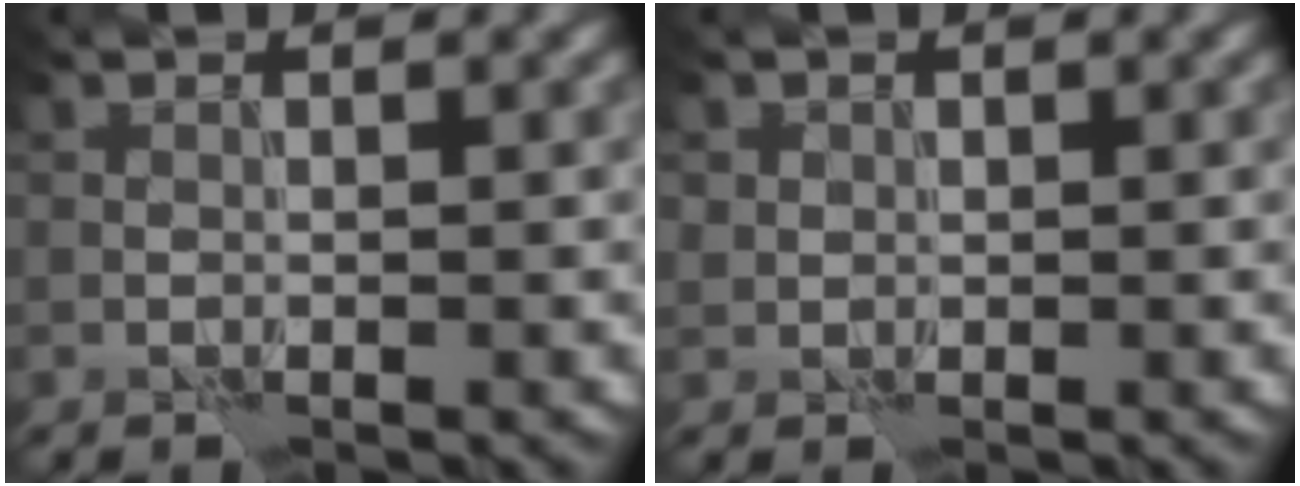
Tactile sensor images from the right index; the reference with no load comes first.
{"total": 1.0, "force": [0.4, 0.9, 0.1], "torque": [0.004, -0.004, 0.008]}